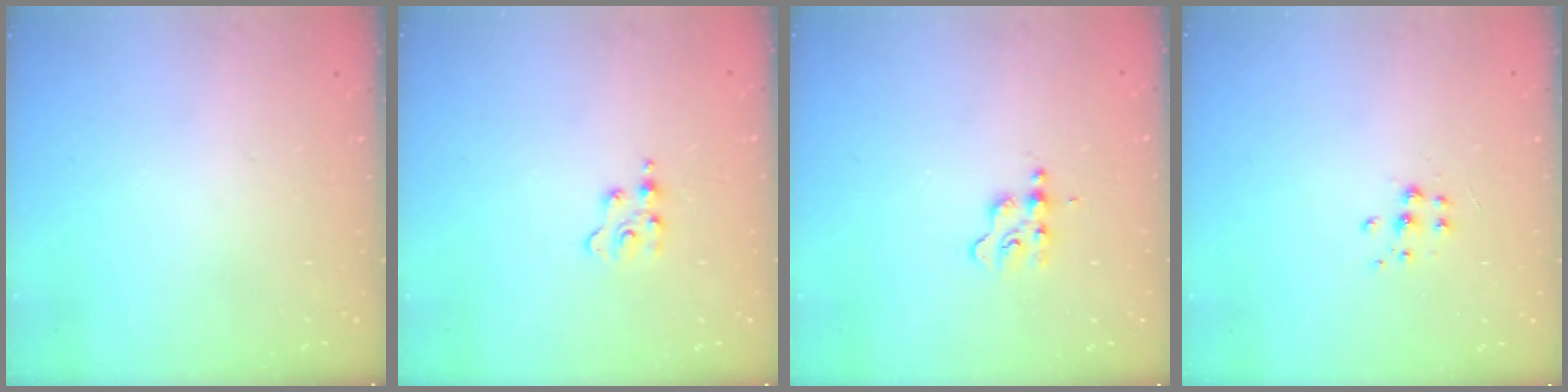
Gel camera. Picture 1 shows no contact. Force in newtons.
{"total": 2.3, "press": 2.3, "slide": 0.3}
{"total": 2.8, "press": 2.8, "slide": 0.3}
{"total": 5.8, "press": 5.8, "slide": 0.5}